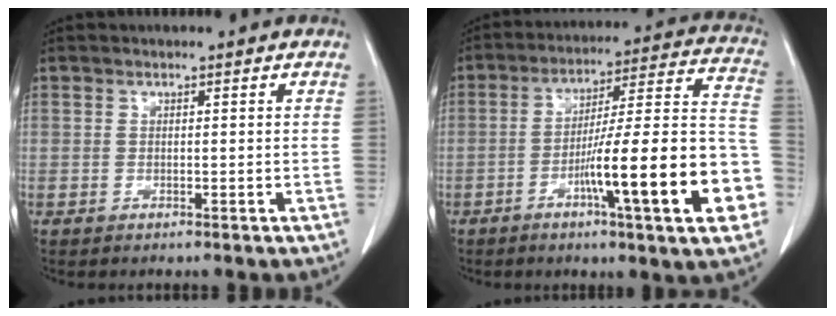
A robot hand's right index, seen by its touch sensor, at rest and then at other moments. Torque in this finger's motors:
{"motor_torque": [1.58, -0.56, 0.63, 0.16]}